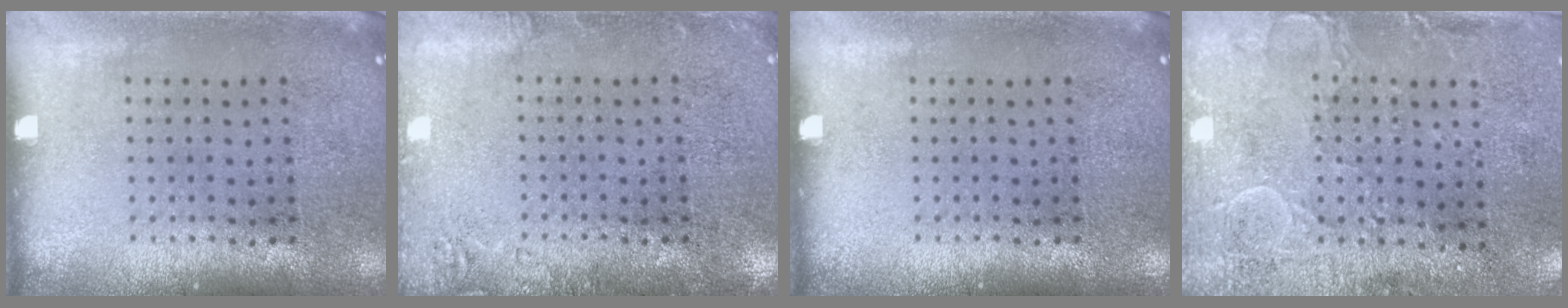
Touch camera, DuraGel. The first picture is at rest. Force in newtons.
{"total": 1.8, "press": 1.7, "slide": 0.4}
{"total": 0.0}
{"total": 3.0, "press": 2.3, "slide": 1.9}